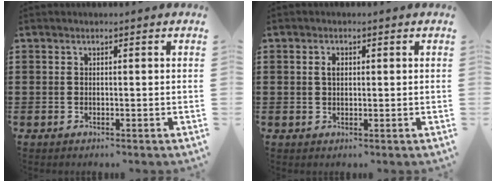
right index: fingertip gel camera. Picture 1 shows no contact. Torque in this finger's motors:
{"motor_torque": [0.54, 0.26, 0.12, 0.05]}